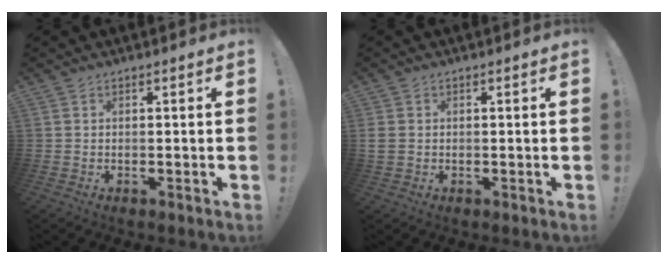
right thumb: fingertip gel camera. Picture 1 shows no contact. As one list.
[{"total": 2.4, "force": [0.1, 2.0, 1.2], "torque": [-0.035, 0.006, 0.004]}]